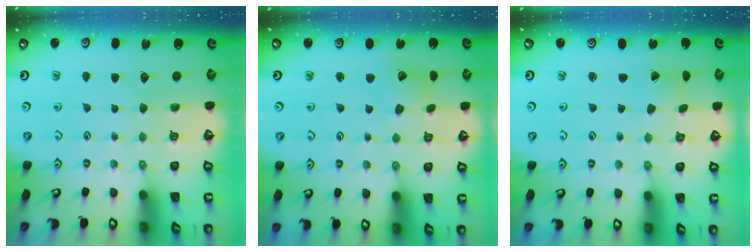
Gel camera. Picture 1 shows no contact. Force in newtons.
{"total": 6.1, "press": 6.0, "slide": 0.9}
{"total": 1.7, "press": 1.7, "slide": 0.1}